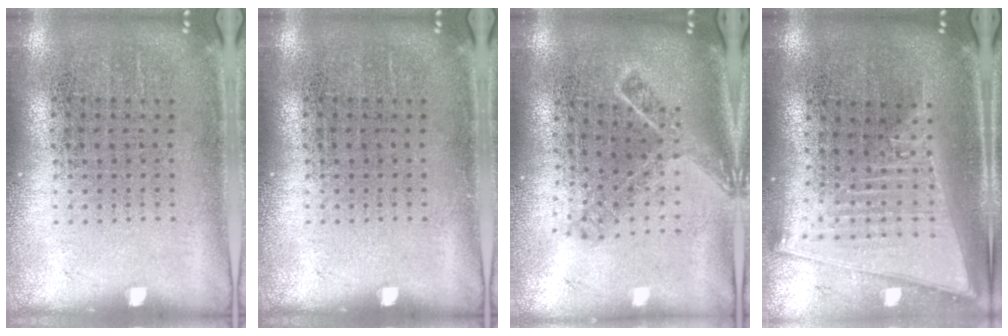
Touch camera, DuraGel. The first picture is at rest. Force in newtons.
{"total": 0.0}
{"total": 1.8, "press": 1.3, "slide": 1.2}
{"total": 2.2, "press": 1.8, "slide": 1.2}